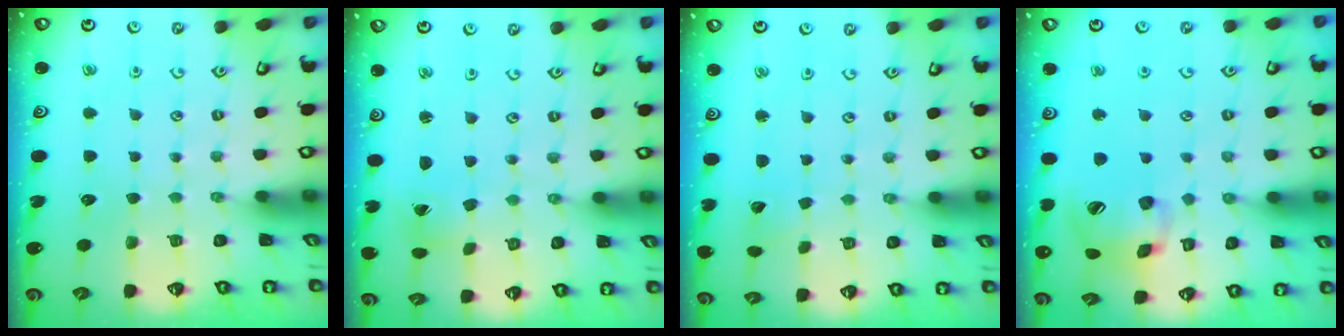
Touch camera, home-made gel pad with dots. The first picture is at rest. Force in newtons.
{"total": 0.5, "press": 0.5, "slide": 0.1}
{"total": 2.2, "press": 2.2, "slide": 0.2}
{"total": 16.7, "press": 16.5, "slide": 2.5}